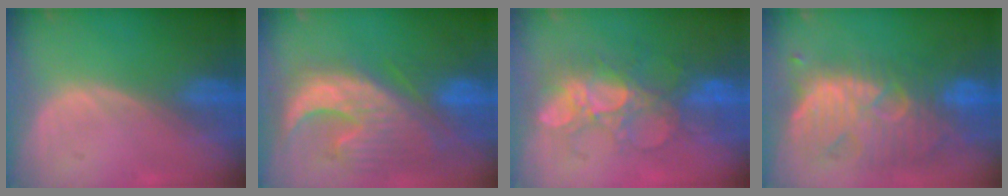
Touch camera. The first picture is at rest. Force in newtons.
{"total": 13.2, "press": 11.4, "slide": 6.8}
{"total": 8.6, "press": 8.3, "slide": 2.4}
{"total": 12.1, "press": 11.0, "slide": 4.9}